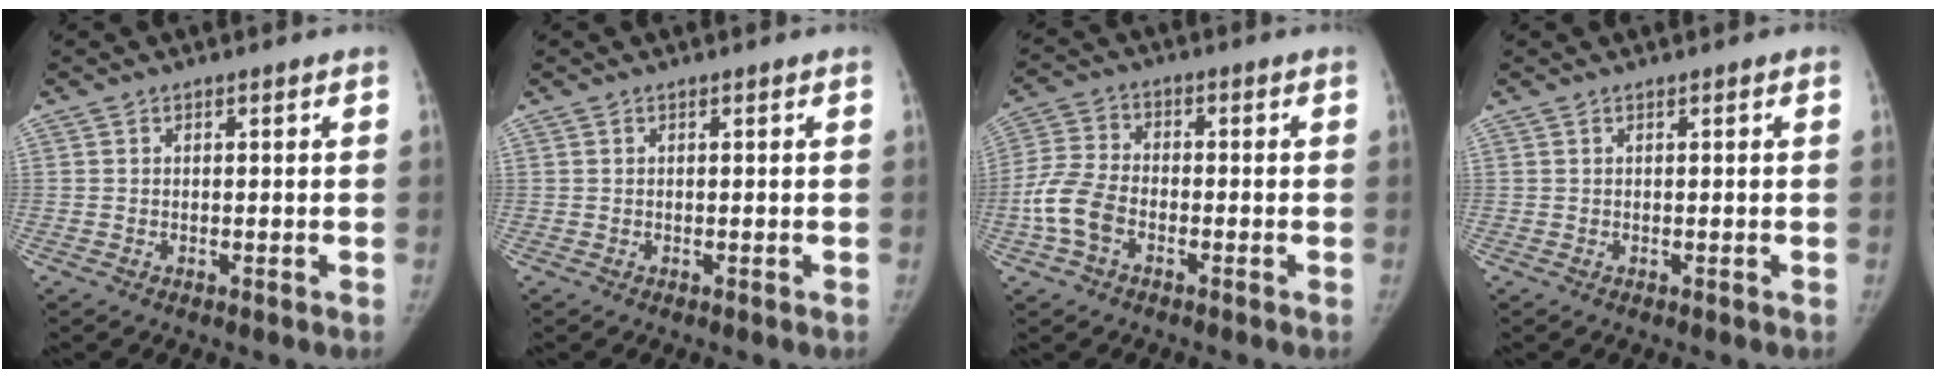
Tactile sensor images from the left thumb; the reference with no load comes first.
{"total": 0.0}
{"total": 8.3, "force": [-3.1, 5.4, 5.5], "torque": [-0.117, 0.021, -0.068]}
{"total": 0.0}